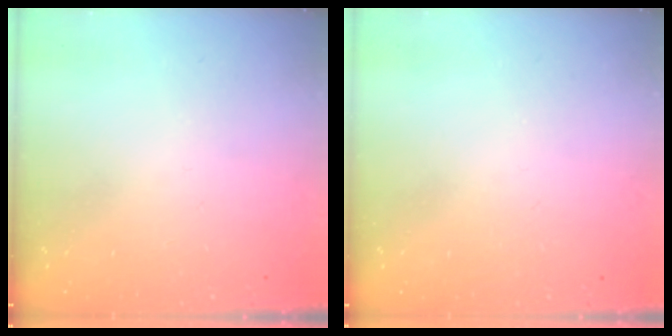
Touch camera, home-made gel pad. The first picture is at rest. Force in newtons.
{"total": 0.8, "press": 0.8, "slide": 0.0}